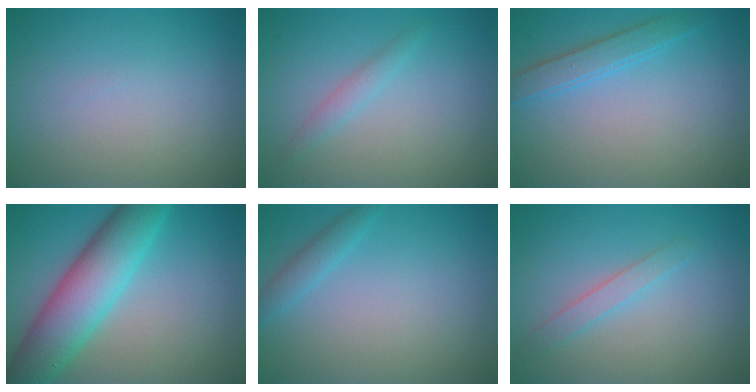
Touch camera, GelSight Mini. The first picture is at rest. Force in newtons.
{"total": 1.1, "press": 1.1, "slide": 0.1}
{"total": 2.2, "press": 2.2, "slide": 0.1}
{"total": 8.3, "press": 8.3, "slide": 0.2}
{"total": 1.5, "press": 1.5, "slide": 0.1}
{"total": 1.6, "press": 1.6, "slide": 0.0}